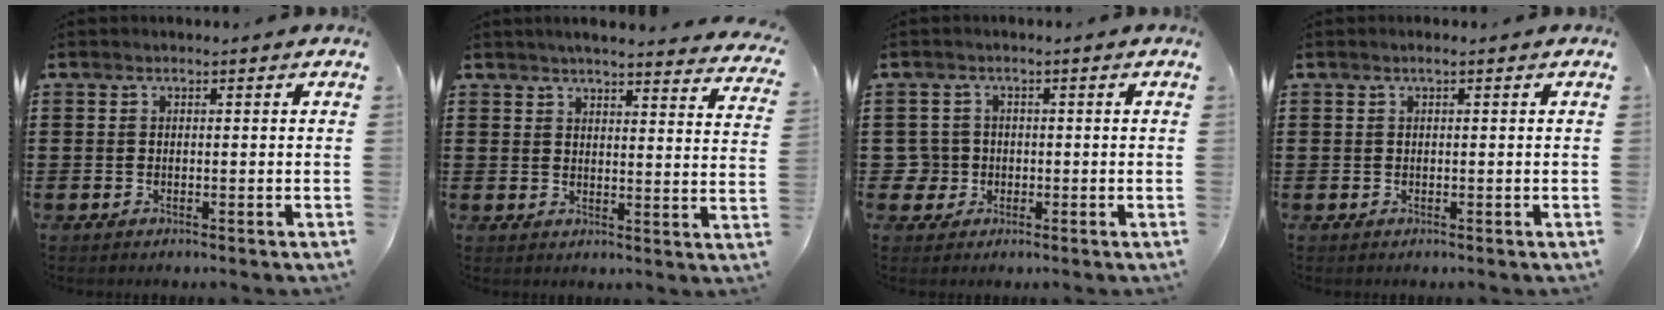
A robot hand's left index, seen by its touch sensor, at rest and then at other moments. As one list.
[{"total": 3.6, "force": [3.5, -0.1, 0.9], "torque": [-0.032, -0.018, 0.061]}, {"total": 2.9, "force": [-0.7, 2.8, 0.4], "torque": [-0.030, 0.003, -0.021]}, {"total": 0.9, "force": [0.3, 0.0, 0.8], "torque": [-0.013, 0.000, 0.005]}]